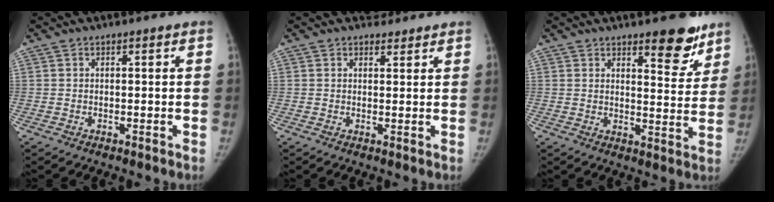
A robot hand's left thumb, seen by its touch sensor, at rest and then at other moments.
{"total": 2.1, "force": [1.8, 1.1, -0.1], "torque": [0.017, -0.012, 0.022]}
{"total": 8.9, "force": [6.3, 3.1, 5.5], "torque": [-0.033, -0.043, 0.085]}